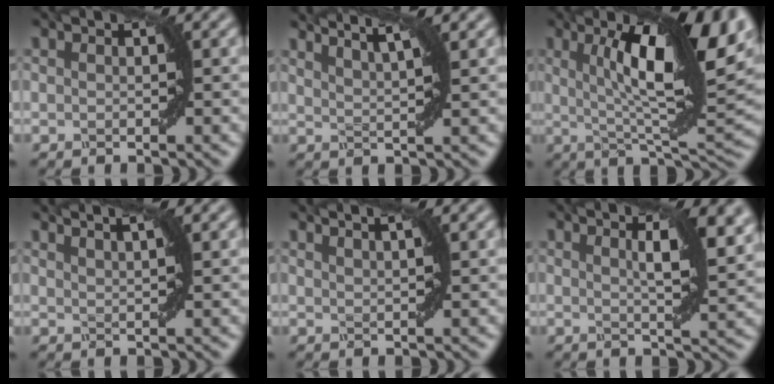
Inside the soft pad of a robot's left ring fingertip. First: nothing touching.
{"total": 5.3, "force": [4.1, 1.4, 3.2], "torque": [-0.040, 0.022, 0.035]}
{"total": 13.5, "force": [4.1, 3.1, 12.5], "torque": [-0.185, 0.011, 0.067]}
{"total": 4.0, "force": [3.0, 1.3, 2.4], "torque": [-0.020, 0.018, 0.015]}
{"total": 3.6, "force": [2.6, 1.3, 2.2], "torque": [-0.015, 0.017, 0.007]}
{"total": 5.3, "force": [1.8, 1.5, 4.7], "torque": [-0.057, 0.005, 0.024]}